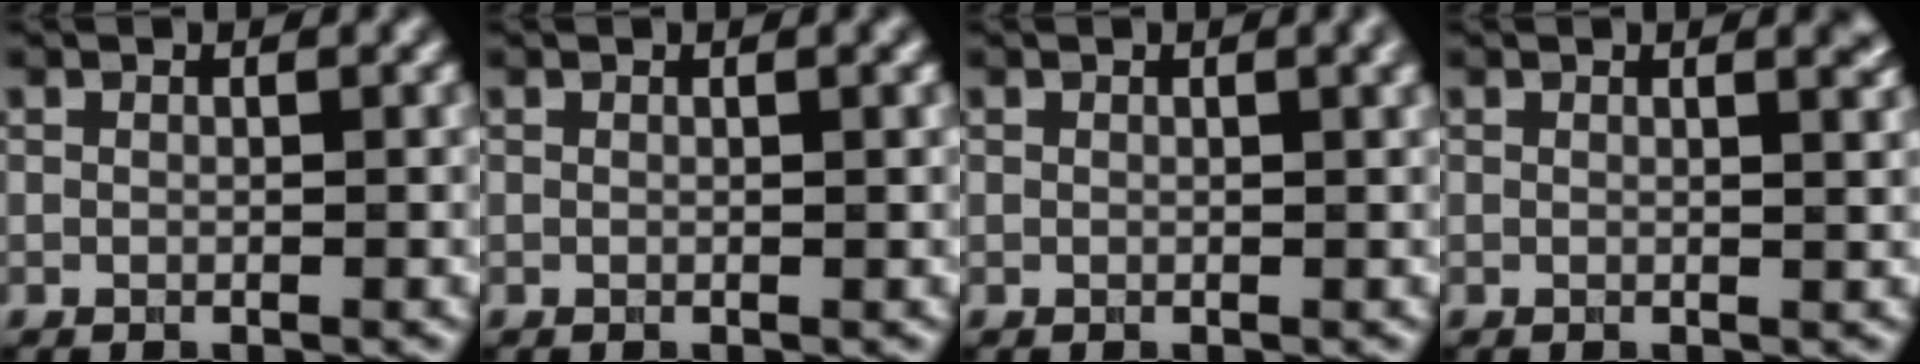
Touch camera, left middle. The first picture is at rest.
{"total": 0.8, "force": [0.3, 0.2, 0.7], "torque": [-0.005, 0.005, 0.001]}
{"total": 1.3, "force": [0.7, 0.3, 1.1], "torque": [-0.014, 0.003, 0.011]}
{"total": 1.8, "force": [1.0, 0.6, 1.4], "torque": [-0.007, 0.002, 0.009]}